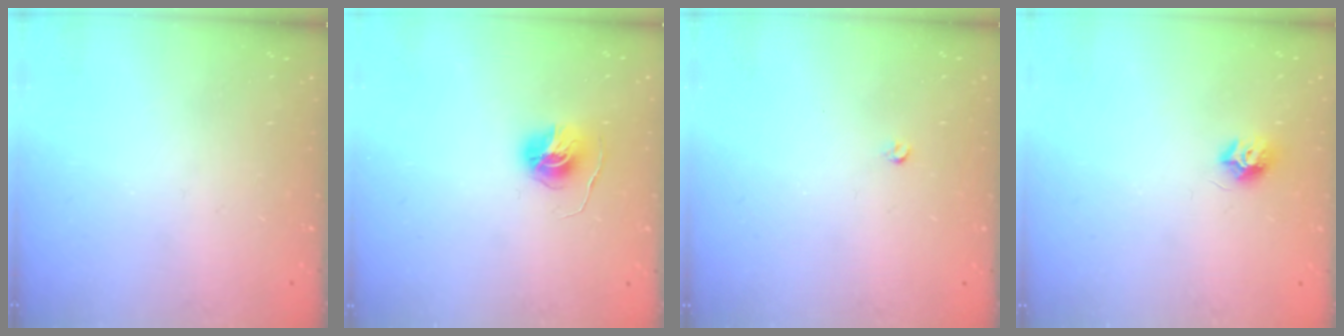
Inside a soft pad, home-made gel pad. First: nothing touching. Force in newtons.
{"total": 6.0, "press": 6.0, "slide": 0.6}
{"total": 2.6, "press": 2.5, "slide": 0.4}
{"total": 7.6, "press": 7.6, "slide": 0.2}